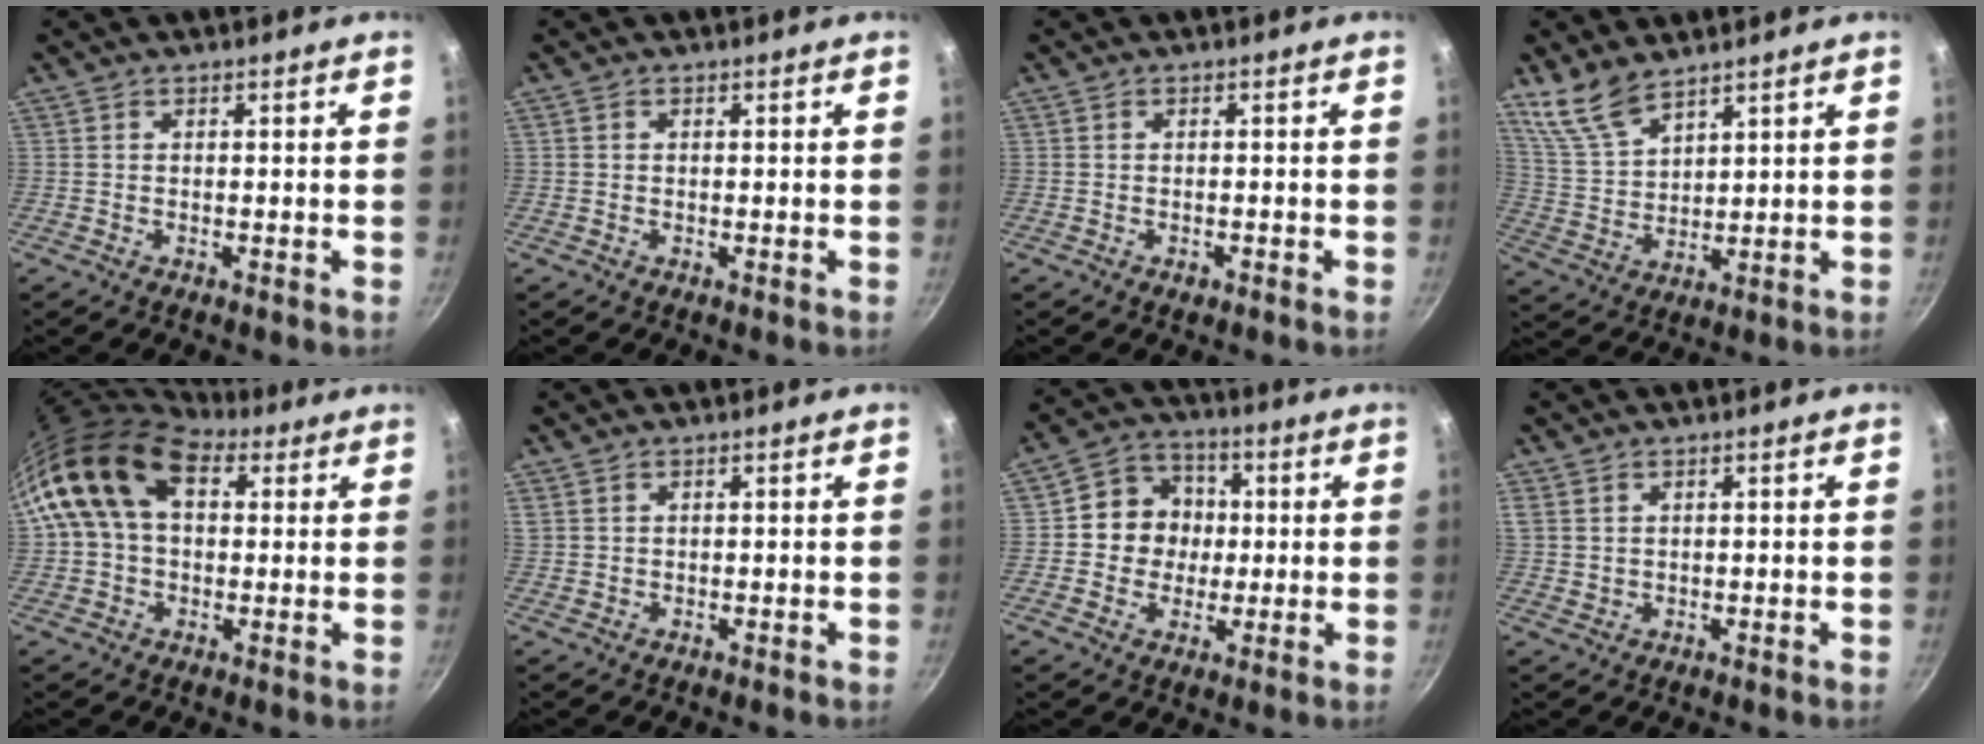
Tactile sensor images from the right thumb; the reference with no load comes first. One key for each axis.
{"total": 0.0}
{"total": 1.0, "fx": -0.7, "fy": 0.5, "fz": 0.6, "tx": -0.013, "ty": 0.003, "tz": -0.009}
{"total": 8.2, "fx": 6.6, "fy": 3.0, "fz": 3.9, "tx": -0.076, "ty": -0.029, "tz": 0.149}
{"total": 15.0, "fx": 4.8, "fy": 9.9, "fz": 10.2, "tx": -0.158, "ty": 0.017, "tz": 0.069}
{"total": 1.0, "fx": 0.6, "fy": 0.8, "fz": 0.3, "tx": -0.003, "ty": 0.003, "tz": 0.012}
{"total": 9.8, "fx": 0.5, "fy": 9.0, "fz": 3.7, "tx": -0.015, "ty": 0.015, "tz": -0.007}
{"total": 3.0, "fx": 1.5, "fy": 2.3, "fz": 1.4, "tx": -0.019, "ty": -0.002, "tz": 0.033}